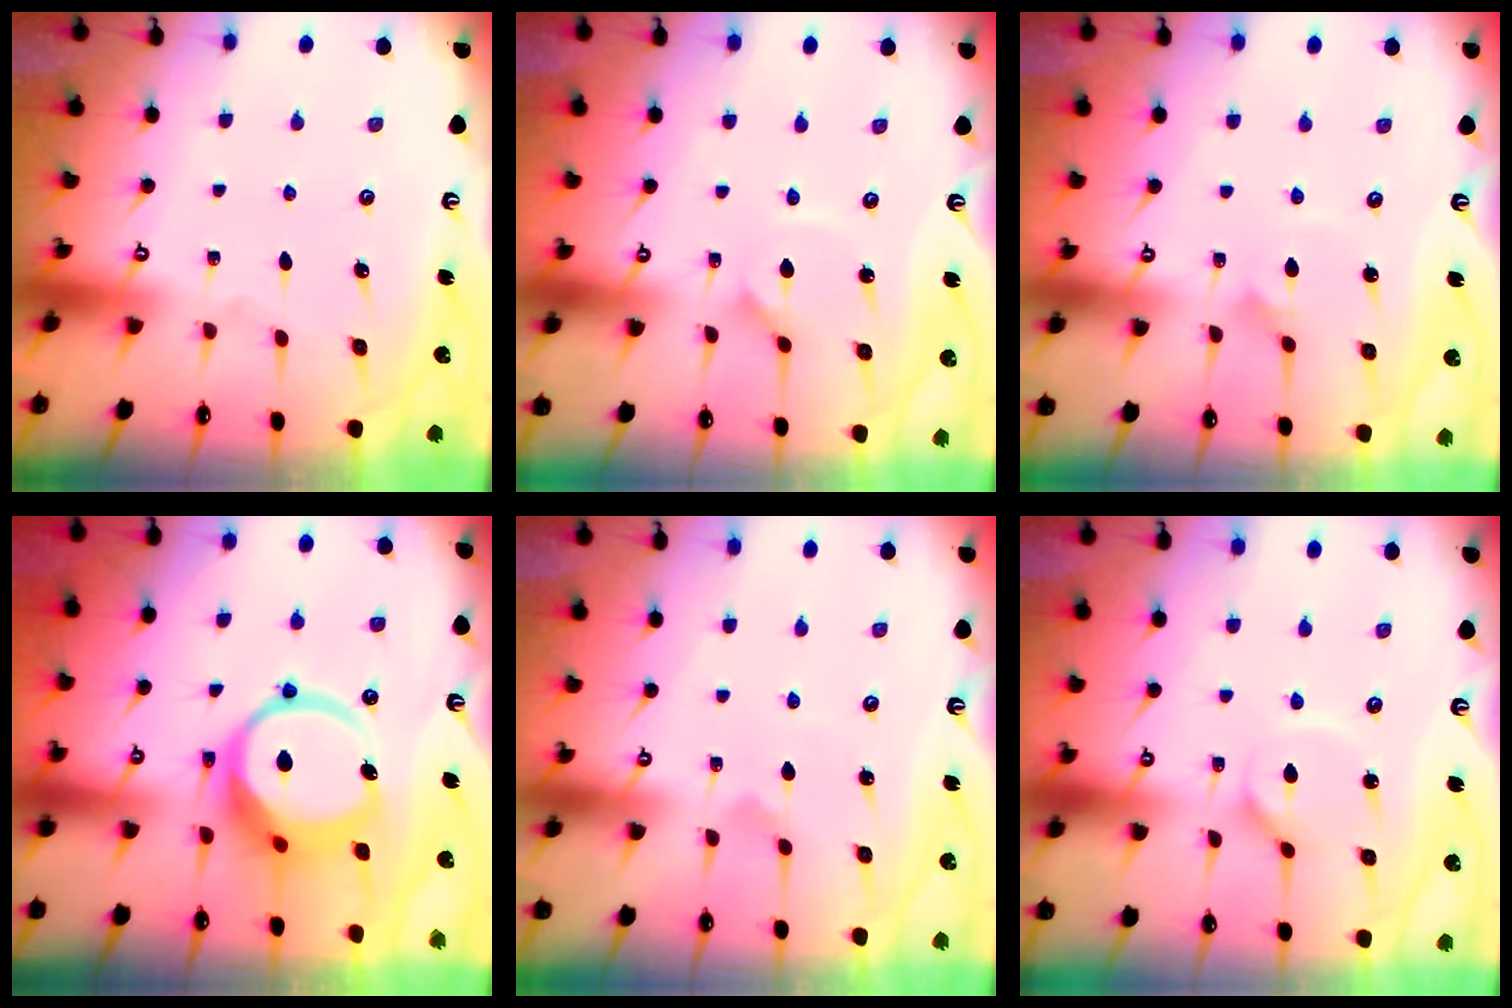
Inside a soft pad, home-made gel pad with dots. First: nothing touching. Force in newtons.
{"total": 1.2, "press": 1.2, "slide": 0.2}
{"total": 3.0, "press": 3.0, "slide": 0.2}
{"total": 14.1, "press": 14.0, "slide": 1.7}
{"total": 0.8, "press": 0.8, "slide": 0.0}
{"total": 3.6, "press": 3.6, "slide": 0.2}